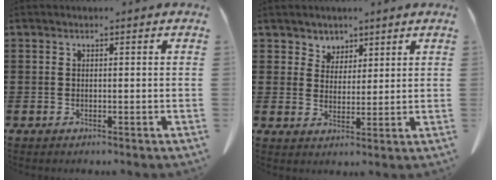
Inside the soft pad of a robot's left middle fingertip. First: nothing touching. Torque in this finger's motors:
{"motor_torque": [-0.19, 0.28, -0.02, 0.01]}